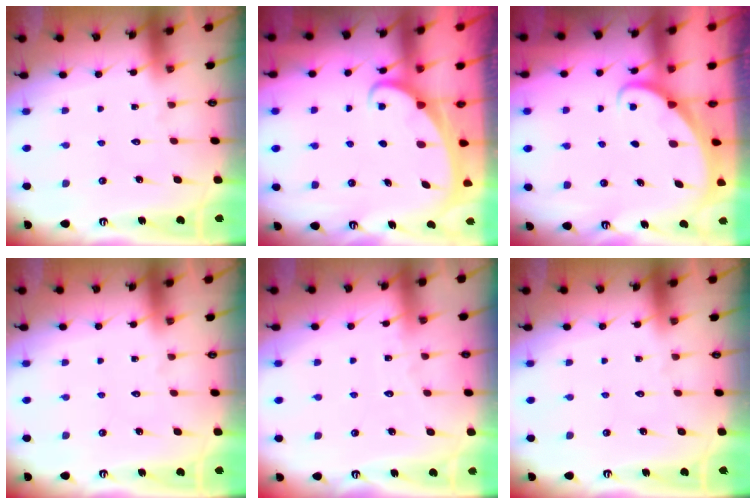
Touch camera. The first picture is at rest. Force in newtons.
{"total": 2.0, "press": 2.0, "slide": 0.1}
{"total": 1.8, "press": 1.8, "slide": 0.1}
{"total": 0.0}
{"total": 3.6, "press": 3.6, "slide": 0.3}
{"total": 0.0}